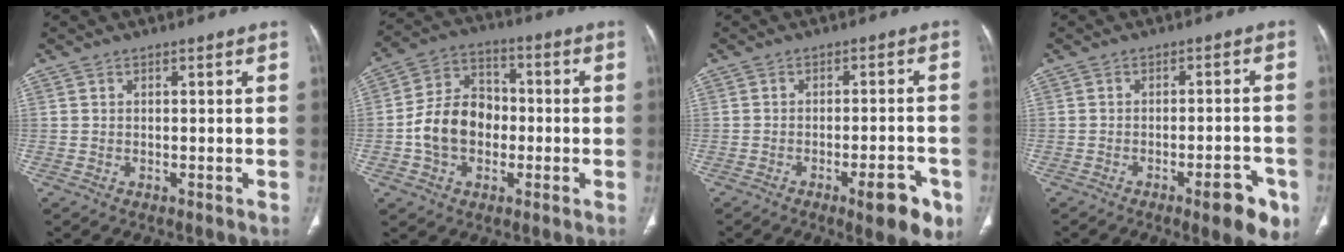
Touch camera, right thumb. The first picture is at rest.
{"total": 12.0, "force": [-1.9, 9.2, 7.4], "torque": [-0.112, 0.035, -0.041]}
{"total": 8.6, "force": [-4.3, 2.4, 7.1], "torque": [-0.081, 0.014, -0.052]}
{"total": 8.0, "force": [-4.3, 2.2, 6.4], "torque": [-0.068, 0.016, -0.051]}